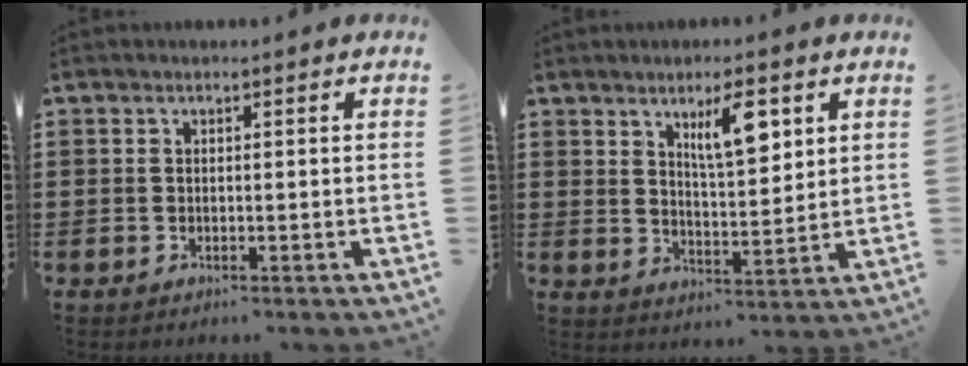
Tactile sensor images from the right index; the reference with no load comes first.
{"total": 7.1, "force": [3.5, 2.3, 5.7], "torque": [-0.098, -0.001, 0.054]}